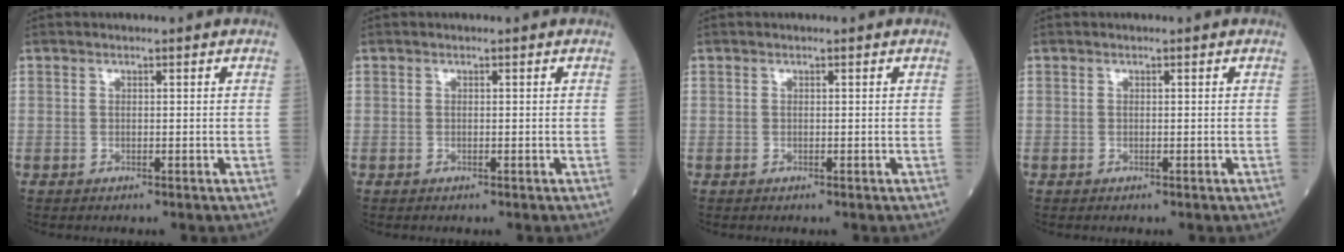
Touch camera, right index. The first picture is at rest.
{"total": 0.0}
{"total": 0.0}
{"total": 0.0}